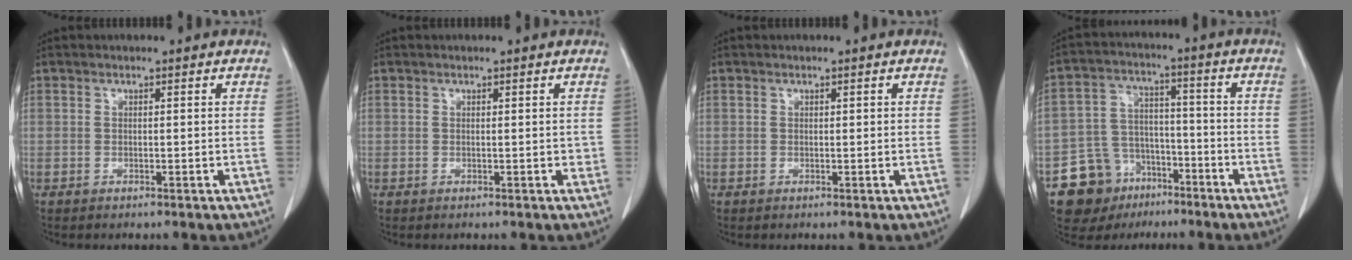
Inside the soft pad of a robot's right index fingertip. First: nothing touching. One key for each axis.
{"total": 0.5, "fx": 0.1, "fy": 0.3, "fz": 0.4, "tx": -0.004, "ty": 0.001, "tz": 0.002}
{"total": 0.0}
{"total": 11.1, "fx": -7.3, "fy": 8.2, "fz": 2.1, "tx": -0.044, "ty": 0.050, "tz": -0.119}